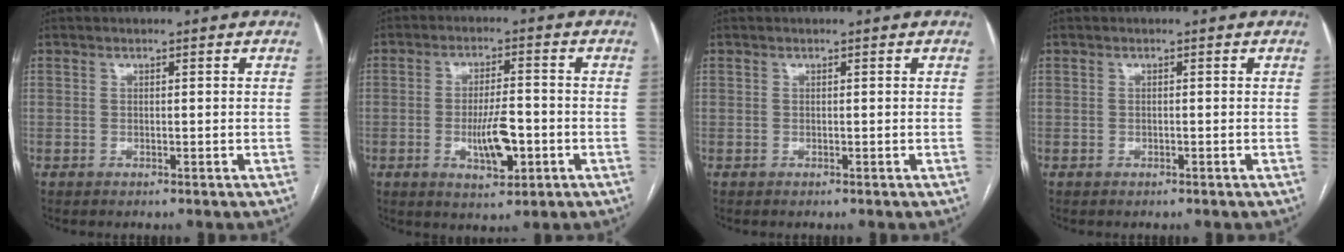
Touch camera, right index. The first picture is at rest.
{"total": 7.1, "force": [-2.0, 2.2, 6.5], "torque": [-0.117, -0.003, -0.029]}
{"total": 0.0}
{"total": 0.0}